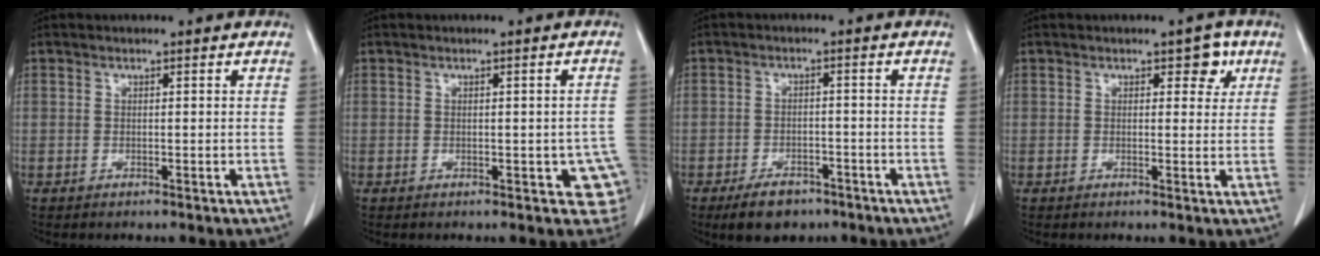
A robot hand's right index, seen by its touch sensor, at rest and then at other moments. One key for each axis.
{"total": 5.0, "fx": -1.2, "fy": 2.2, "fz": 4.3, "tx": -0.028, "ty": 0.008, "tz": -0.012}
{"total": 5.7, "fx": -4.1, "fy": 2.9, "fz": 2.7, "tx": -0.048, "ty": 0.000, "tz": -0.060}
{"total": 3.2, "fx": 1.5, "fy": 1.8, "fz": 2.1, "tx": -0.018, "ty": 0.005, "tz": 0.017}